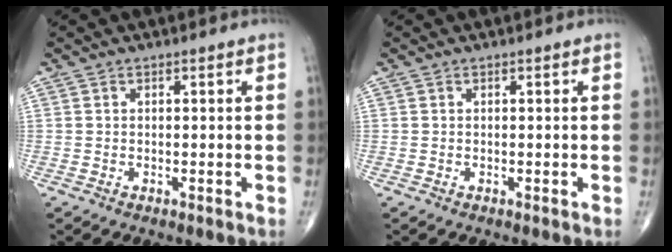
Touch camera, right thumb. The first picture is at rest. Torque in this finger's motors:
{"motor_torque": [-0.03, 0.04, 0.00, 0.00, 0.00]}